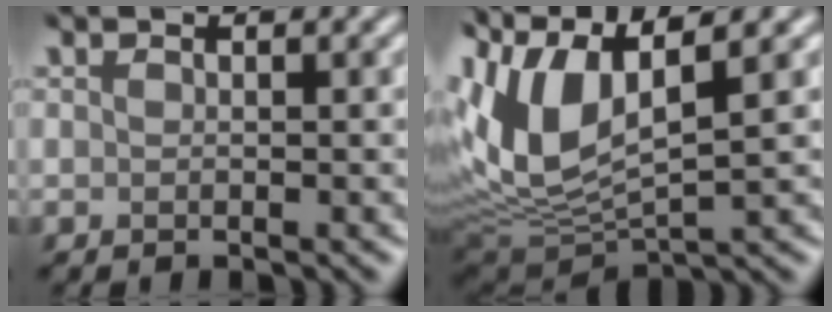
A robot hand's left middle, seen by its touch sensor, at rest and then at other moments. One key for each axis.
{"total": 10.1, "fx": 2.7, "fy": 4.7, "fz": 8.5, "tx": -0.205, "ty": 0.000, "tz": 0.055}